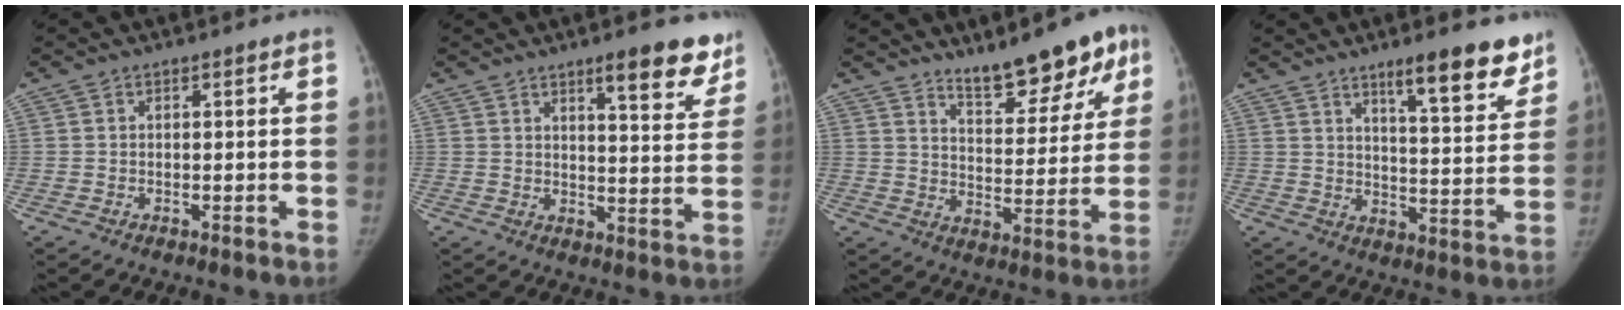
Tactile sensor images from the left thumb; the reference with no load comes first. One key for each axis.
{"total": 11.0, "fx": 7.6, "fy": 2.9, "fz": 7.4, "tx": -0.057, "ty": -0.045, "tz": 0.100}
{"total": 14.1, "fx": 9.6, "fy": 5.1, "fz": 9.0, "tx": -0.078, "ty": -0.052, "tz": 0.147}
{"total": 12.9, "fx": 9.0, "fy": 2.9, "fz": 8.7, "tx": -0.089, "ty": -0.060, "tz": 0.134}